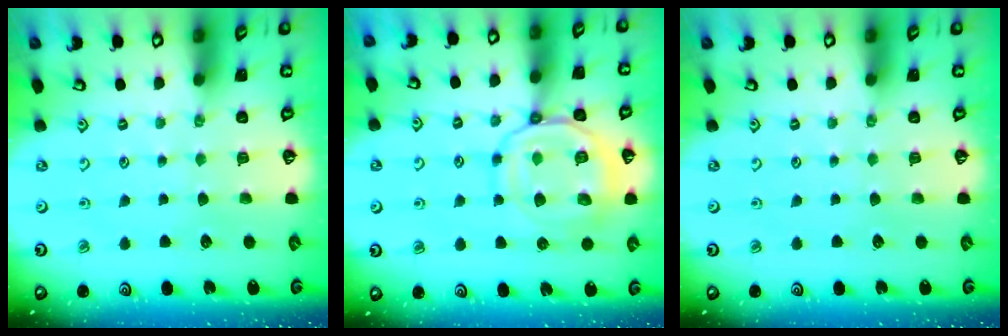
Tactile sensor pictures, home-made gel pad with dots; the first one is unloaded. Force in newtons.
{"total": 14.0, "press": 14.0, "slide": 1.3}
{"total": 0.0}